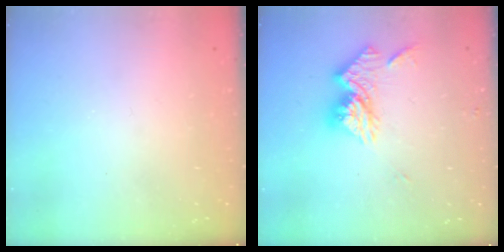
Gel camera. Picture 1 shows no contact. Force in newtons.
{"total": 12.6, "press": 12.6, "slide": 1.1}